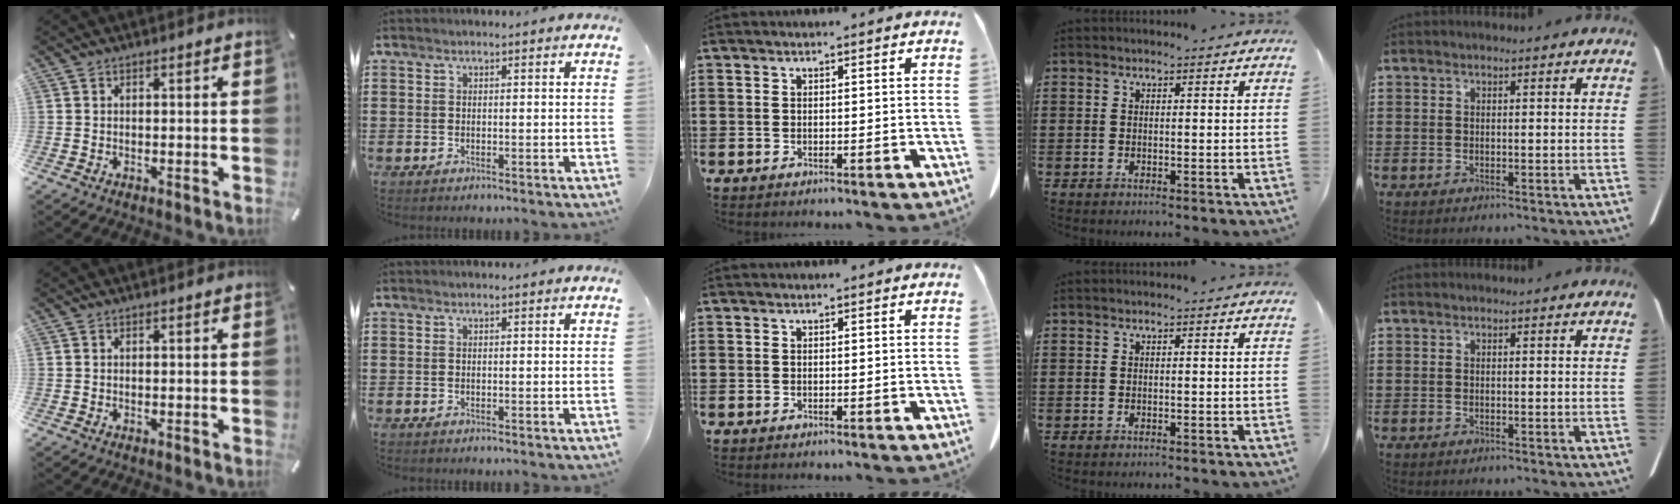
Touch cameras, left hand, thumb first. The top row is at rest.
{}